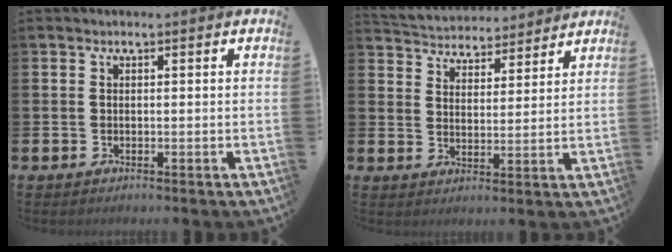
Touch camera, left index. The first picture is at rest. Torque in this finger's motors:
{"motor_torque": [1.02, -1.12, 0.47, 0.03]}